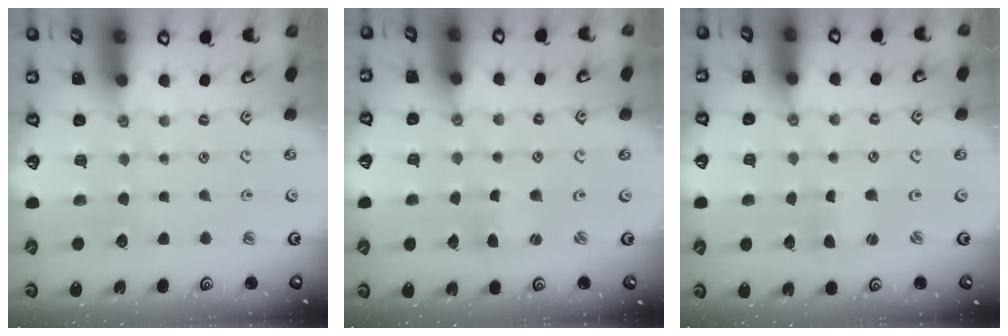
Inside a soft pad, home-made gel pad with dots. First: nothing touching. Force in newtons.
{"total": 0.6, "press": 0.6, "slide": 0.2}
{"total": 0.6, "press": 0.5, "slide": 0.2}